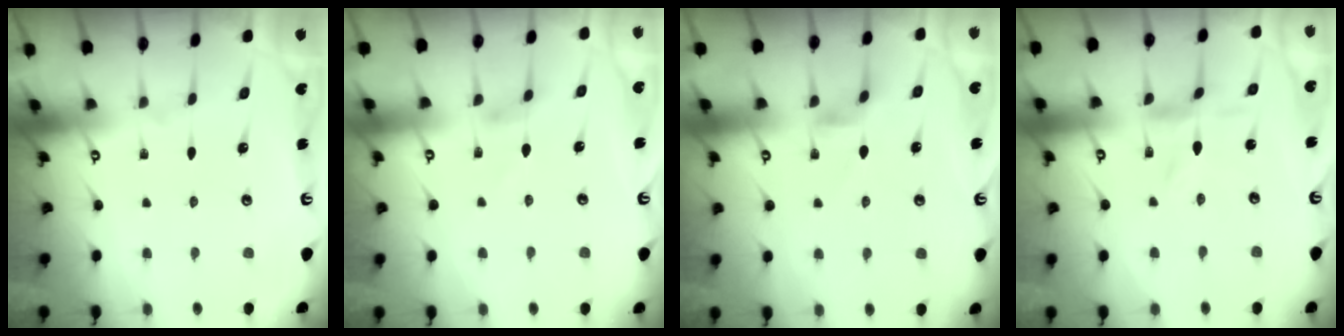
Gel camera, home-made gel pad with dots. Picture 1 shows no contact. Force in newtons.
{"total": 2.7, "press": 2.7, "slide": 0.4}
{"total": 2.5, "press": 2.5, "slide": 0.4}
{"total": 0.5, "press": 0.5, "slide": 0.2}